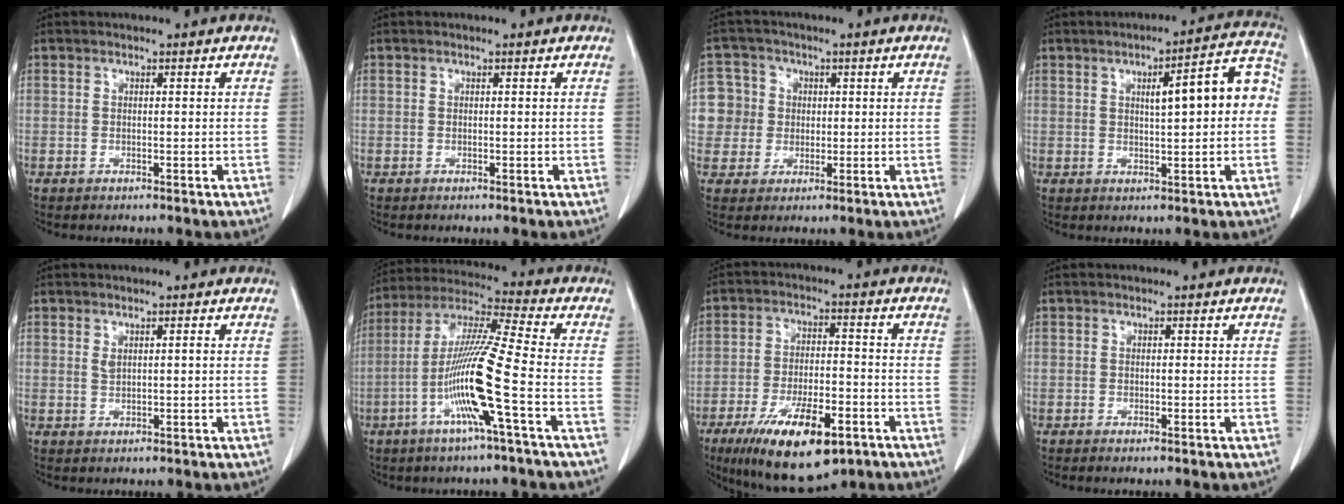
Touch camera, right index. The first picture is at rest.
{"total": 0.0}
{"total": 7.0, "force": [0.7, 7.0, 0.3], "torque": [-0.008, 0.025, 0.017]}
{"total": 9.8, "force": [1.2, 2.0, 9.6], "torque": [-0.126, 0.032, 0.015]}
{"total": 1.3, "force": [0.4, 0.3, 1.2], "torque": [-0.024, 0.001, 0.011]}
{"total": 13.7, "force": [-4.4, -1.1, 12.9], "torque": [-0.258, -0.004, -0.094]}
{"total": 14.9, "force": [-8.3, 4.8, 11.3], "torque": [-0.201, -0.016, -0.132]}
{"total": 0.5, "force": [-0.3, 0.0, 0.4], "torque": [-0.008, -0.001, -0.005]}